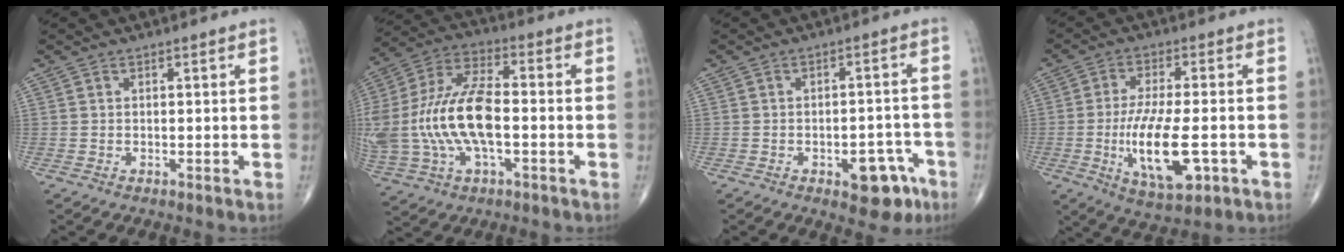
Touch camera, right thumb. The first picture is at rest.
{"total": 21.8, "force": [-2.3, 10.8, 18.8], "torque": [-0.424, 0.024, -0.038]}
{"total": 8.1, "force": [-4.0, 4.2, 5.7], "torque": [-0.045, 0.033, -0.044]}
{"total": 13.3, "force": [-3.2, 4.8, 12.0], "torque": [-0.217, -0.006, -0.047]}